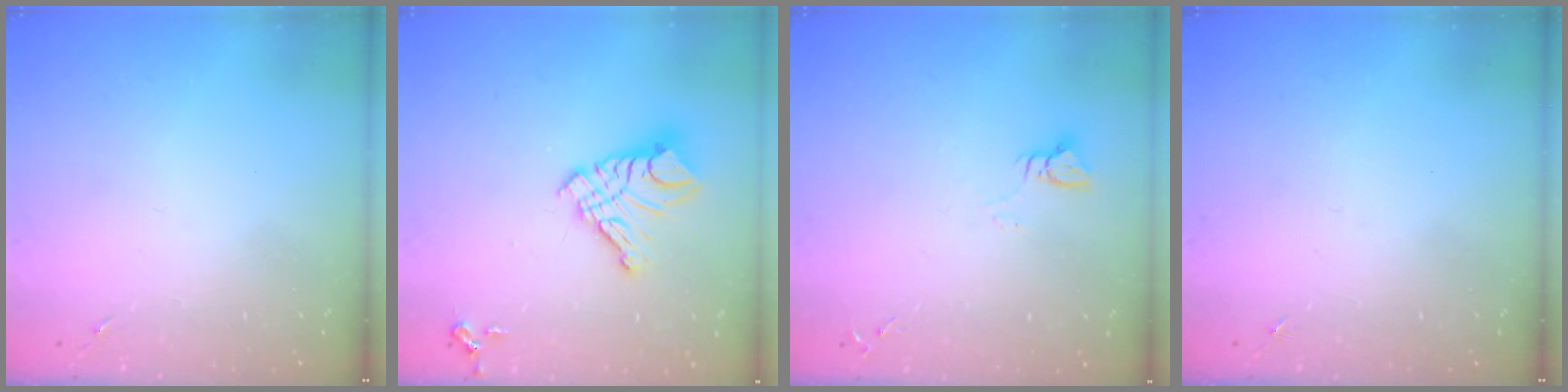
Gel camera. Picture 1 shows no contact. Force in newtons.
{"total": 14.6, "press": 14.5, "slide": 1.6}
{"total": 3.5, "press": 3.5, "slide": 0.3}
{"total": 0.0}